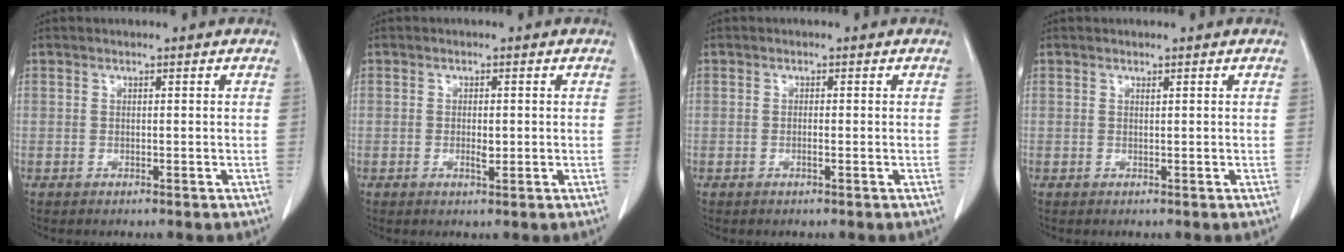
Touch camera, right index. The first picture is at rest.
{"total": 1.7, "force": [-0.1, 0.7, 1.6], "torque": [-0.029, 0.001, 0.003]}
{"total": 0.6, "force": [-0.1, 0.1, 0.6], "torque": [-0.011, 0.002, 0.002]}
{"total": 0.0}